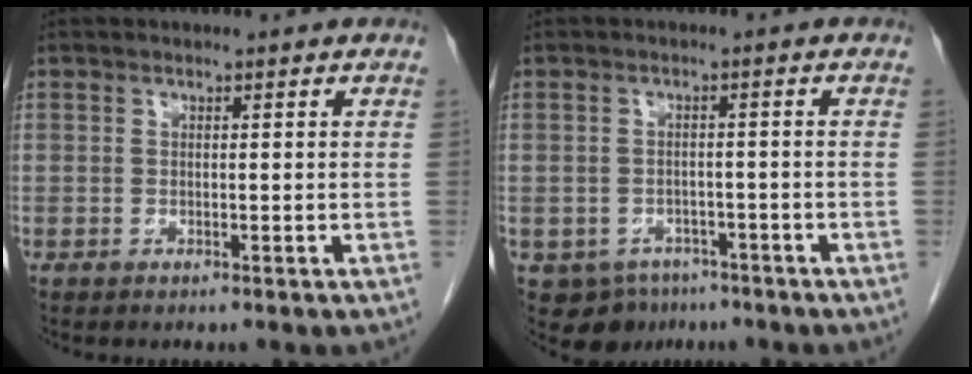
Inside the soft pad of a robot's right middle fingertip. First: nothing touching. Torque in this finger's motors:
{"motor_torque": [0.46, -0.31, -0.03, -0.01]}